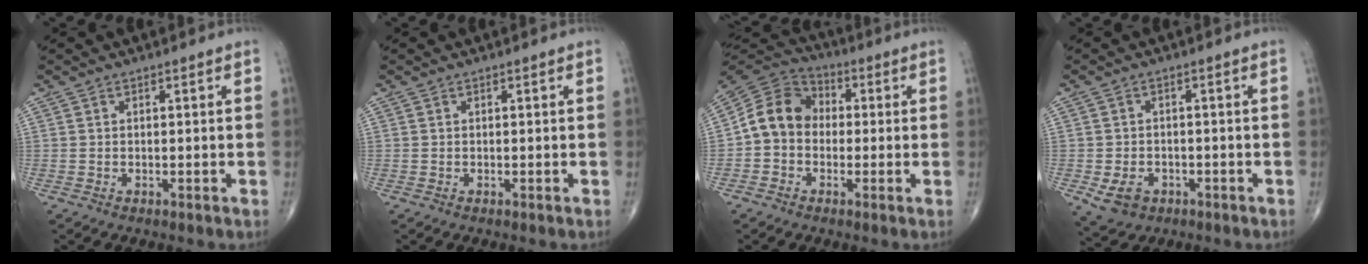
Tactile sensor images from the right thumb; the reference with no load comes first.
{"total": 0.0}
{"total": 10.3, "force": [-0.6, 8.6, 5.6], "torque": [-0.088, 0.038, -0.027]}
{"total": 6.4, "force": [-2.5, 5.2, 2.7], "torque": [-0.042, 0.010, -0.033]}